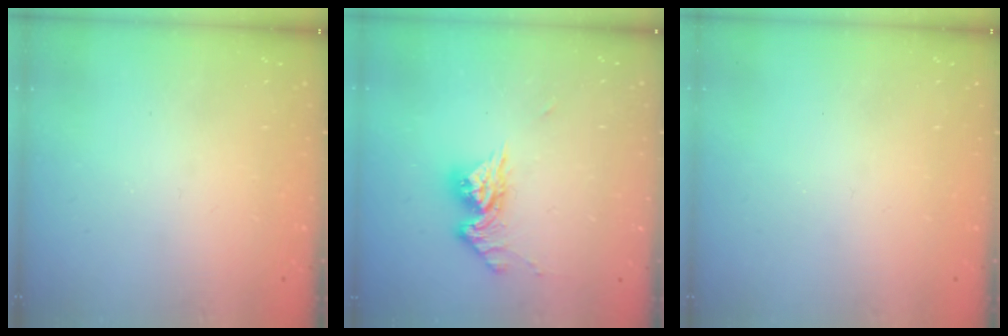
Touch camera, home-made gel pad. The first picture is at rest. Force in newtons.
{"total": 10.3, "press": 10.3, "slide": 1.0}
{"total": 0.0}